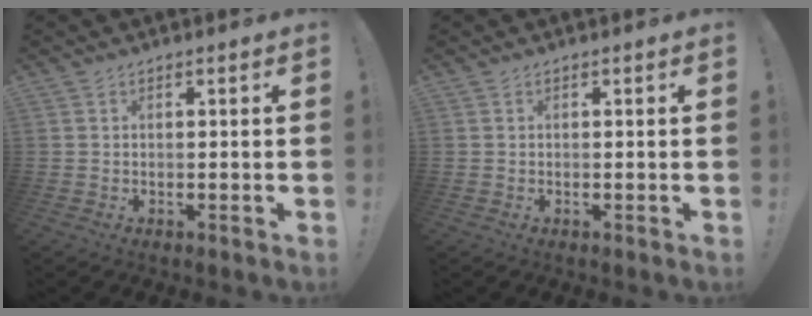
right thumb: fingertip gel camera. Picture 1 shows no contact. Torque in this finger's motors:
{"motor_torque": [0.02, 0.05, -0.01, -0.01, 0.00]}